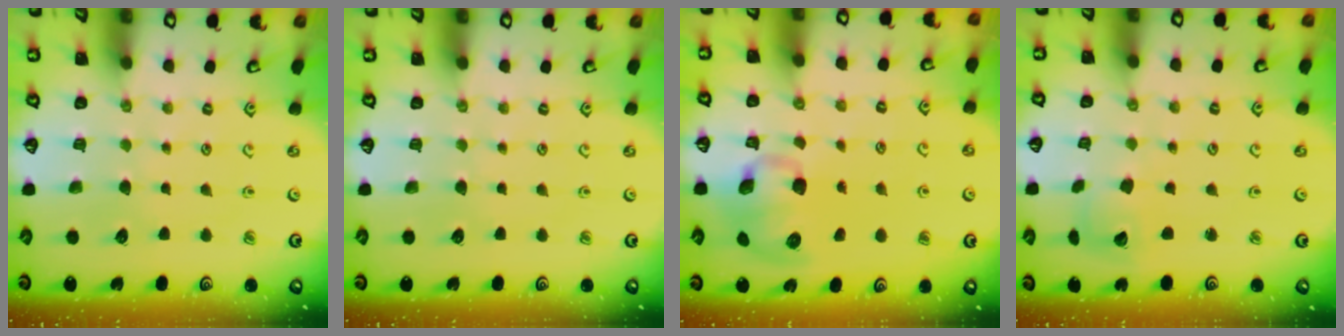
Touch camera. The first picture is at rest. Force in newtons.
{"total": 0.0}
{"total": 10.6, "press": 10.5, "slide": 1.5}
{"total": 3.6, "press": 3.6, "slide": 0.5}